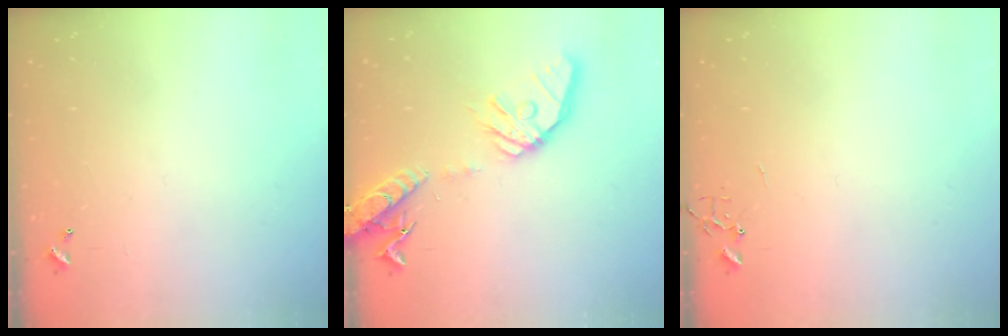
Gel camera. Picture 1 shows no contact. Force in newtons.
{"total": 17.8, "press": 17.5, "slide": 3.0}
{"total": 0.0}